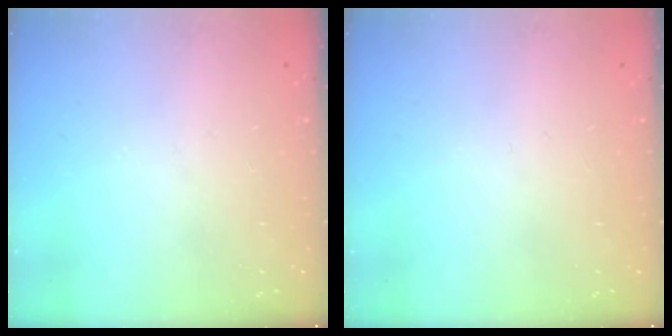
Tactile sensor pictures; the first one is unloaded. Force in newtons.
{"total": 0.0}